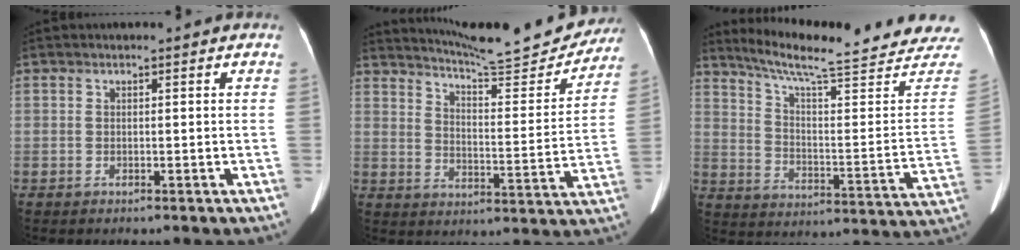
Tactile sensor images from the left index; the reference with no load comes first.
{"total": 18.8, "force": [17.8, 1.5, 5.7], "torque": [-0.087, -0.049, 0.236]}
{"total": 26.8, "force": [24.3, 1.9, 11.2], "torque": [-0.171, -0.089, 0.312]}